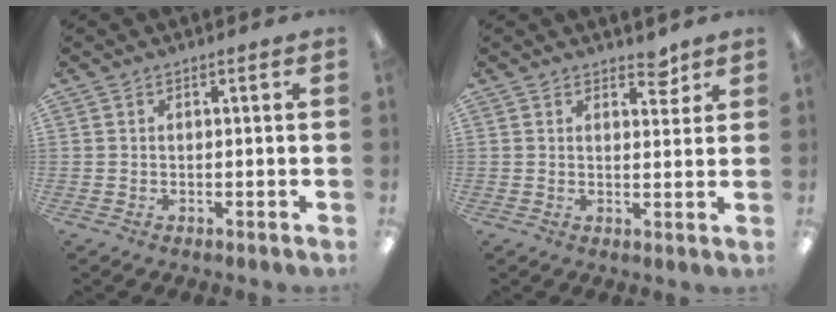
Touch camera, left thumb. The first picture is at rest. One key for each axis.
{"total": 3.7, "fx": 3.1, "fy": 1.5, "fz": 1.3, "tx": 0.002, "ty": -0.020, "tz": 0.050}